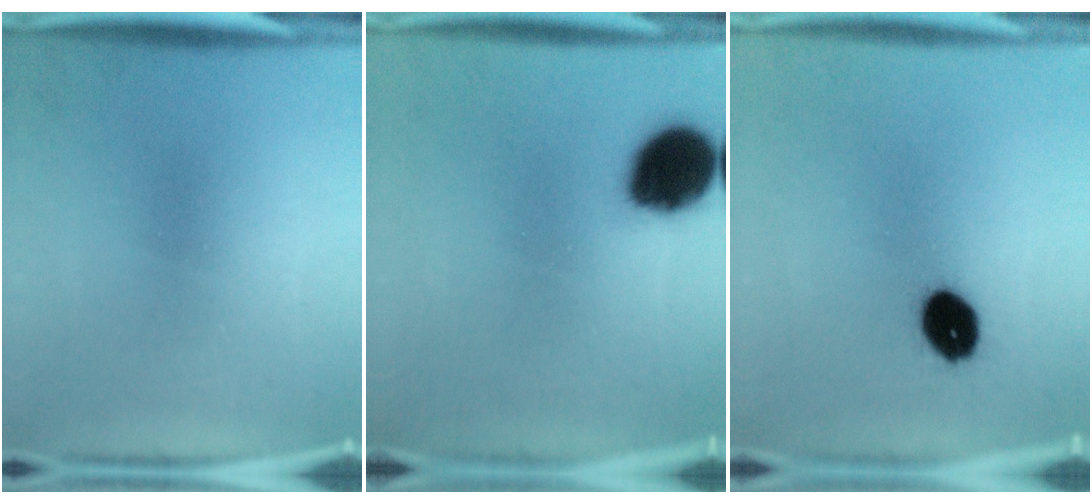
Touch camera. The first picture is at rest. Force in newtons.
{"total": 15.9}
{"total": 8.2}